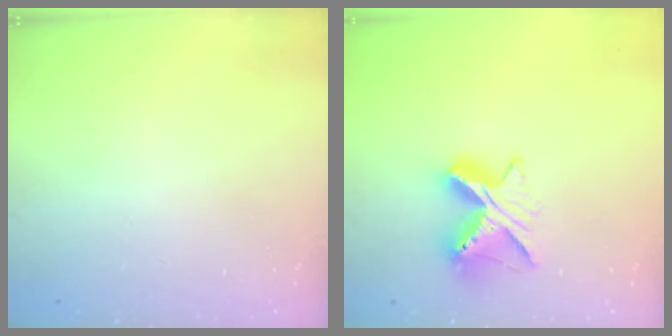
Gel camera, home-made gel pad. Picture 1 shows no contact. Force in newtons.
{"total": 9.4, "press": 9.4, "slide": 0.2}